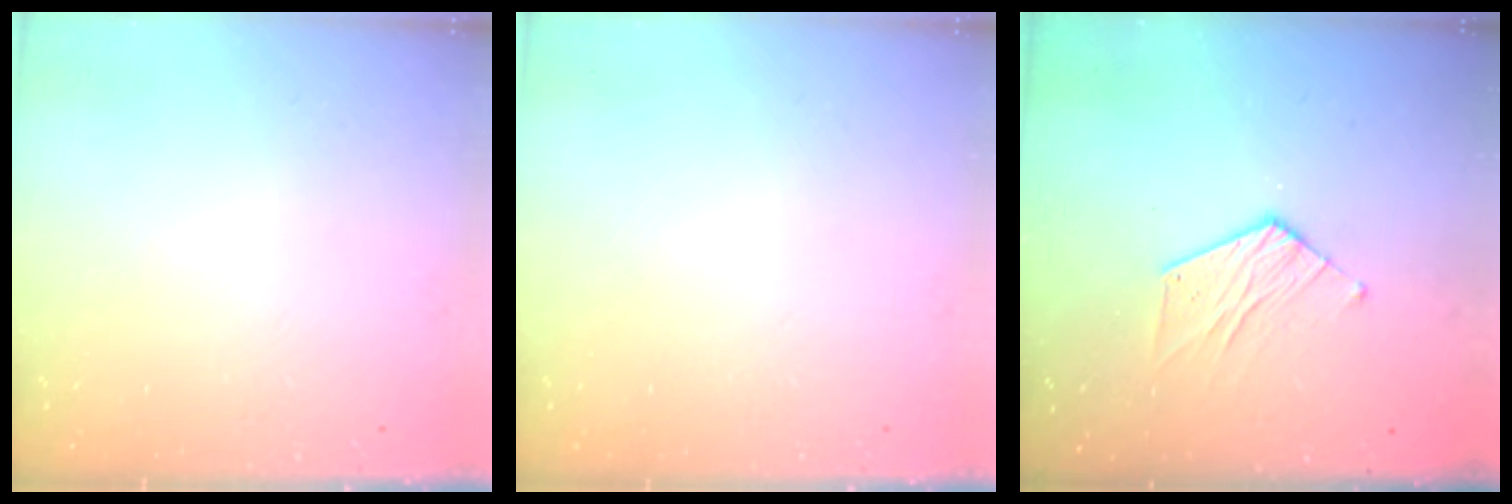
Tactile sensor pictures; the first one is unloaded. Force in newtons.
{"total": 0.0}
{"total": 7.3, "press": 7.3, "slide": 0.2}